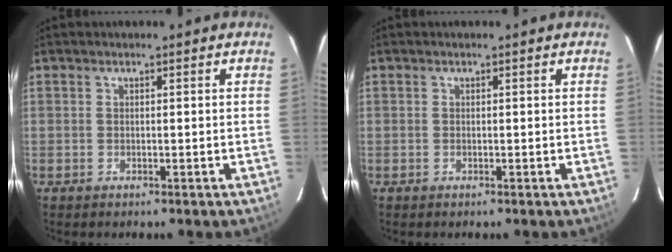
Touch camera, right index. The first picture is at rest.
{"total": 0.0}